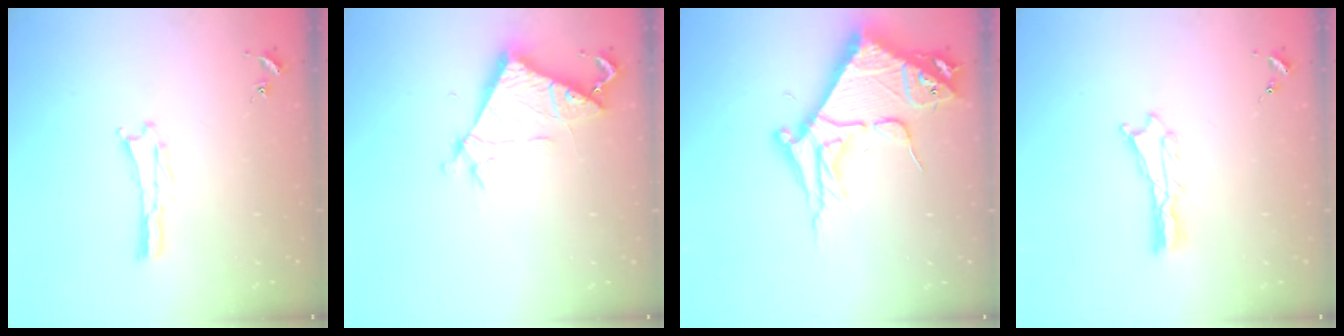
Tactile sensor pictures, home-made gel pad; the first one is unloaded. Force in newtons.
{"total": 6.7, "press": 6.7, "slide": 0.6}
{"total": 10.1, "press": 10.0, "slide": 1.1}
{"total": 0.7, "press": 0.6, "slide": 0.2}